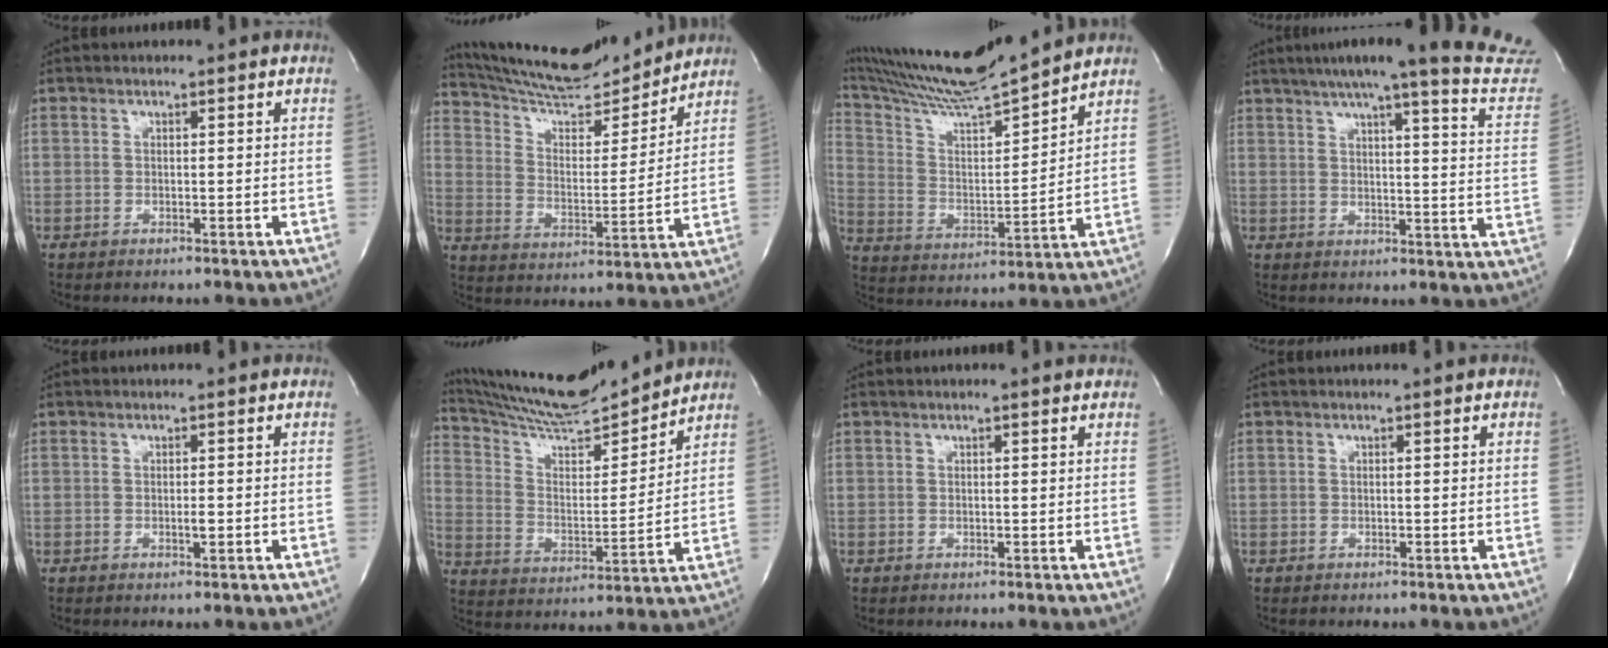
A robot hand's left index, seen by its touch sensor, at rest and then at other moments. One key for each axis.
{"total": 16.4, "fx": 15.7, "fy": 1.8, "fz": 4.3, "tx": -0.081, "ty": -0.008, "tz": 0.253}
{"total": 16.6, "fx": 15.3, "fy": -0.4, "fz": 6.4, "tx": -0.129, "ty": -0.003, "tz": 0.269}
{"total": 24.4, "fx": 22.0, "fy": 0.4, "fz": 10.5, "tx": -0.143, "ty": -0.075, "tz": 0.250}
{"total": 0.8, "fx": -0.1, "fy": 0.1, "fz": 0.8, "tx": -0.015, "ty": -0.001, "tz": -0.002}
{"total": 16.6, "fx": 15.6, "fy": 1.2, "fz": 5.5, "tx": -0.106, "ty": -0.005, "tz": 0.266}
{"total": 1.5, "fx": 1.3, "fy": 0.1, "fz": 0.8, "tx": -0.016, "ty": 0.013, "tz": 0.015}
{"total": 0.0}